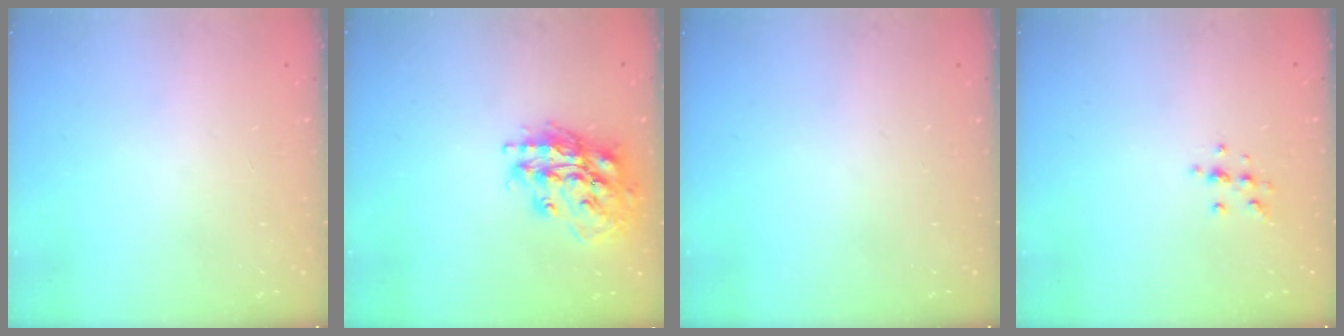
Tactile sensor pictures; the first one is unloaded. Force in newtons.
{"total": 17.4, "press": 17.3, "slide": 2.4}
{"total": 0.0}
{"total": 5.6, "press": 5.6, "slide": 0.6}